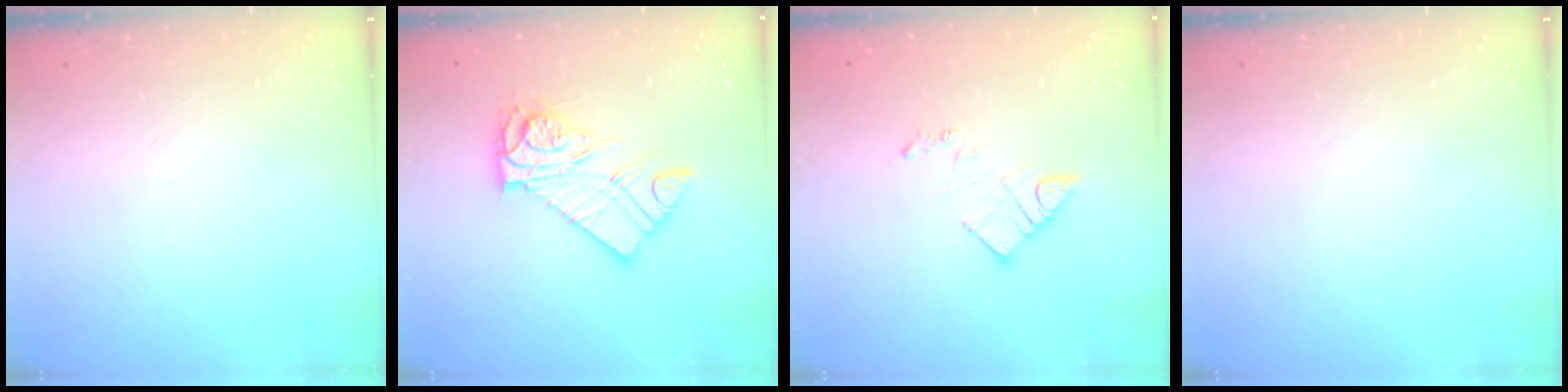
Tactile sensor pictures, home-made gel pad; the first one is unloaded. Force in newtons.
{"total": 11.0, "press": 10.9, "slide": 1.1}
{"total": 7.9, "press": 7.9, "slide": 0.4}
{"total": 0.0}